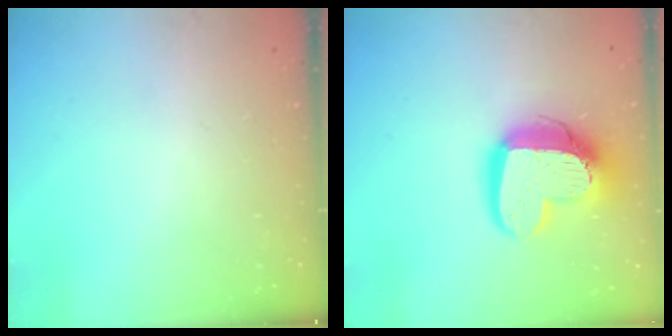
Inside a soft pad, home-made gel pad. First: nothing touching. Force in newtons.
{"total": 17.2, "press": 17.2, "slide": 1.5}